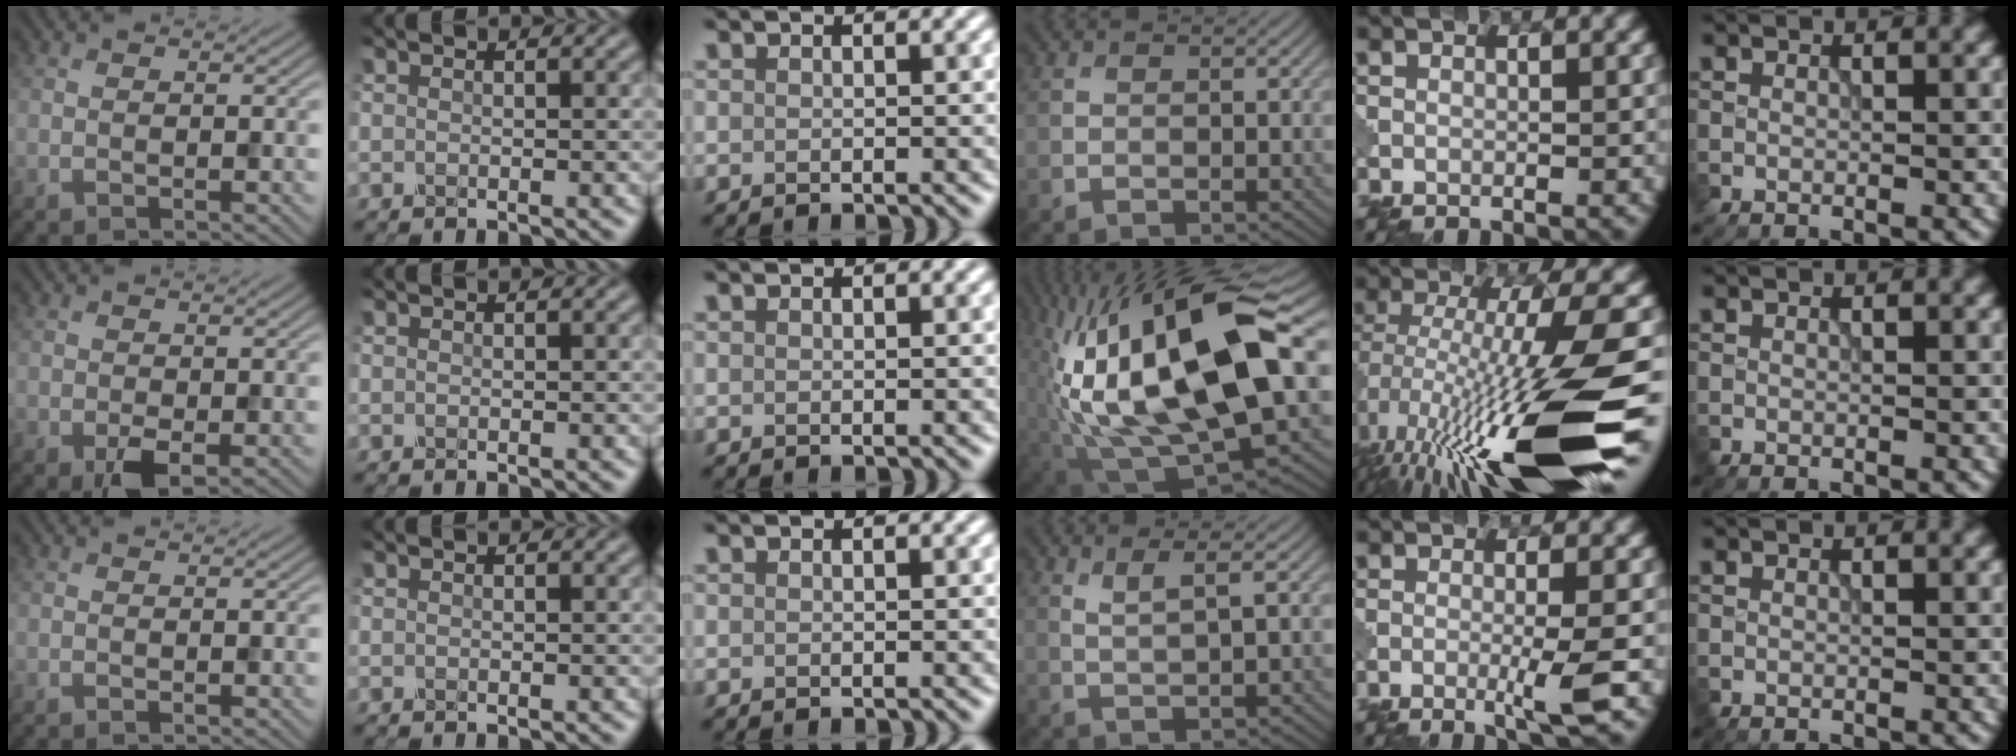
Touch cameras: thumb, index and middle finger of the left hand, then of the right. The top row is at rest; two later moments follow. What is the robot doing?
{"motion": "disassemble", "object": "pitcher"}